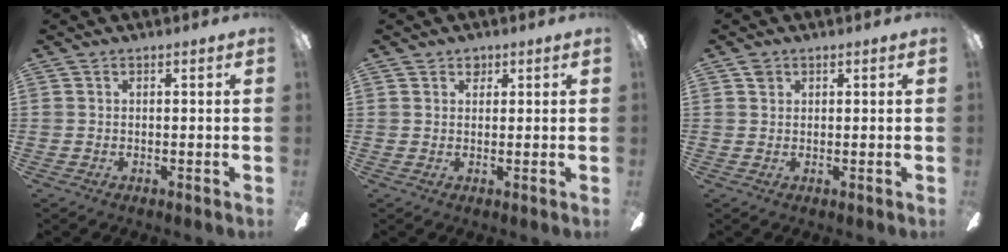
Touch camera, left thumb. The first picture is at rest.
{"total": 1.9, "force": [1.3, 1.3, 0.4], "torque": [0.007, -0.005, 0.021]}
{"total": 1.3, "force": [0.9, 0.9, 0.3], "torque": [-0.007, 0.002, 0.016]}